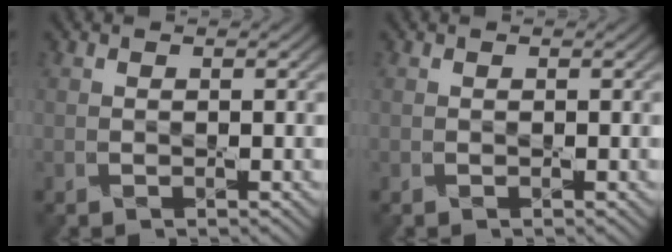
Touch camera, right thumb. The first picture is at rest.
{"total": 0.0}